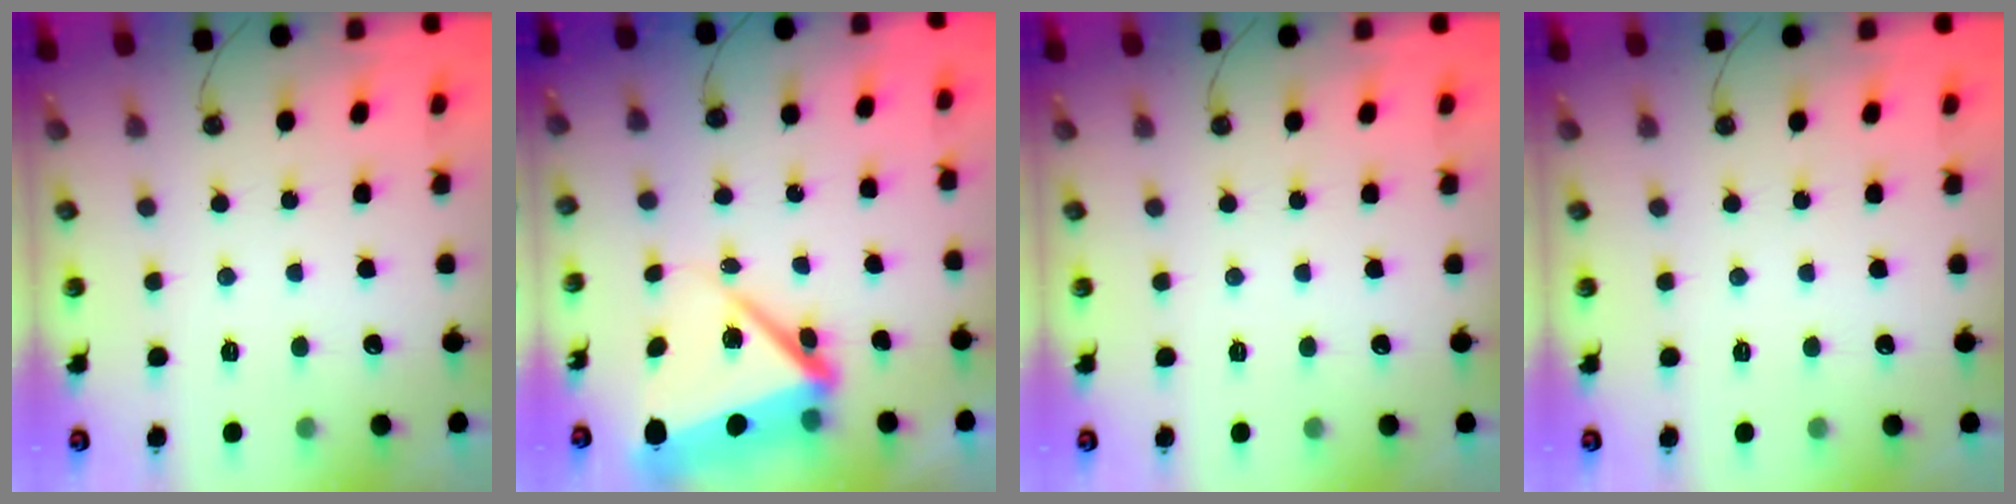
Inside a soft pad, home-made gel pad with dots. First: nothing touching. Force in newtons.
{"total": 9.5, "press": 9.4, "slide": 1.8}
{"total": 0.0}
{"total": 0.0}